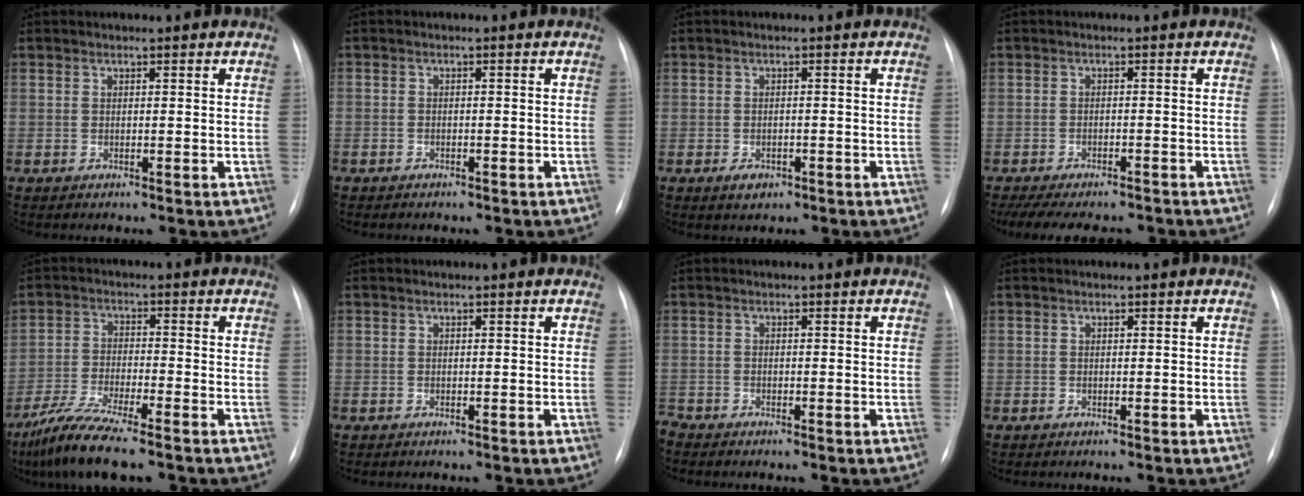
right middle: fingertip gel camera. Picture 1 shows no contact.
{"total": 2.0, "force": [-1.5, 1.2, 0.5], "torque": [-0.009, 0.004, -0.015]}
{"total": 2.4, "force": [-1.4, 1.5, 1.2], "torque": [-0.019, 0.001, -0.012]}
{"total": 13.1, "force": [-11.2, 4.0, 5.4], "torque": [-0.109, -0.003, -0.146]}
{"total": 9.0, "force": [-7.0, 0.6, 5.7], "torque": [-0.113, -0.027, -0.129]}
{"total": 0.7, "force": [-0.5, 0.6, 0.0], "torque": [-0.007, 0.004, -0.007]}
{"total": 2.4, "force": [-2.2, 0.7, 0.5], "torque": [-0.003, -0.002, -0.034]}
{"total": 0.5, "force": [-0.3, 0.4, 0.0], "torque": [-0.005, 0.003, -0.006]}